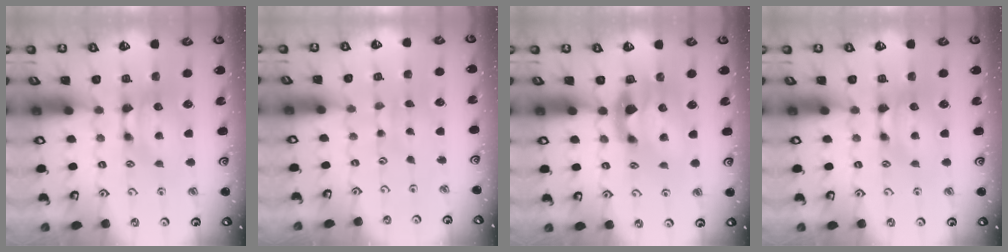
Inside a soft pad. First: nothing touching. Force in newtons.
{"total": 3.5, "press": 3.5, "slide": 0.1}
{"total": 2.9, "press": 2.6, "slide": 1.3}
{"total": 0.0}